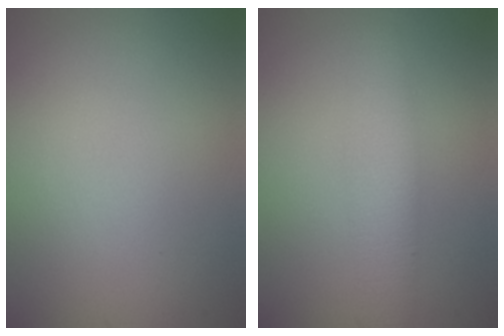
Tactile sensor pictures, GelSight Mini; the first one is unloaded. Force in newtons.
{"total": 3.4, "press": 3.4, "slide": 0.1}